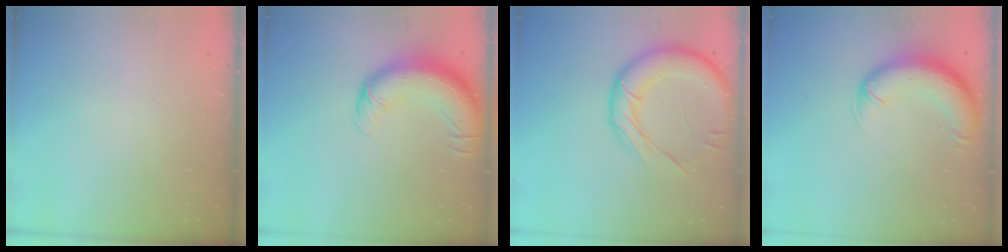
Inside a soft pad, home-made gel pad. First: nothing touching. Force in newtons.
{"total": 14.7, "press": 14.2, "slide": 3.7}
{"total": 17.3, "press": 17.2, "slide": 1.6}
{"total": 12.6, "press": 12.1, "slide": 3.3}